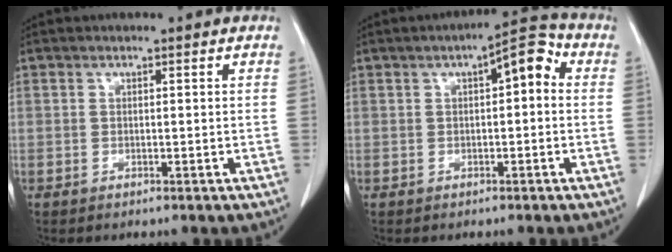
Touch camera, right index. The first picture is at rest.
{"total": 6.1, "force": [1.3, 1.9, 5.7], "torque": [-0.076, 0.032, 0.011]}